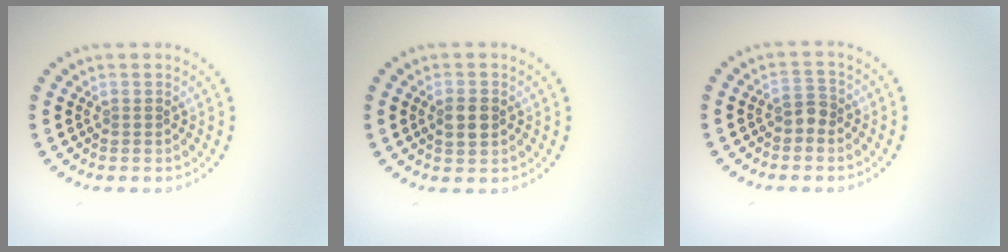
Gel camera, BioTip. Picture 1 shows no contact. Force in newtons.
{"total": 2.2, "press": 2.2, "slide": 0.1}
{"total": 1.6, "press": 1.4, "slide": 0.8}